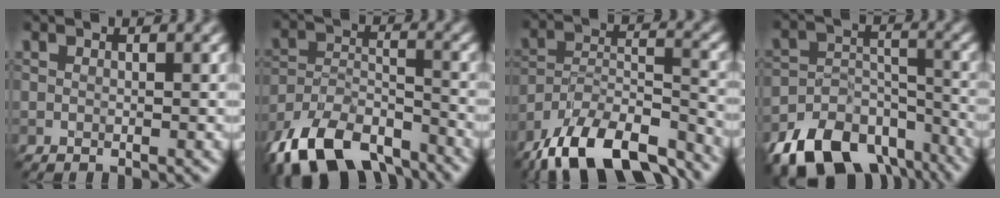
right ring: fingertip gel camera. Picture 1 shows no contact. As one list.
[{"total": 10.3, "force": [-7.7, 4.7, 5.1], "torque": [-0.095, -0.008, -0.146]}, {"total": 13.3, "force": [-11.0, 4.3, 6.1], "torque": [-0.108, -0.005, -0.175]}, {"total": 10.7, "force": [-7.6, 5.8, 4.7], "torque": [-0.081, -0.014, -0.124]}]